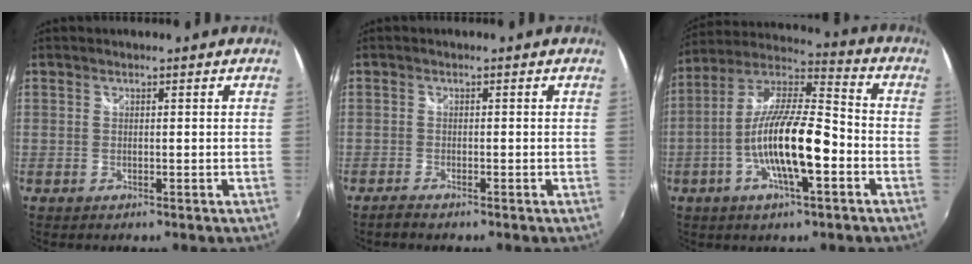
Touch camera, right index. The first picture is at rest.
{"total": 1.8, "force": [-1.6, 0.4, 0.7], "torque": [-0.022, -0.004, -0.034]}
{"total": 16.2, "force": [-5.0, 3.9, 15.0], "torque": [-0.287, -0.003, -0.100]}